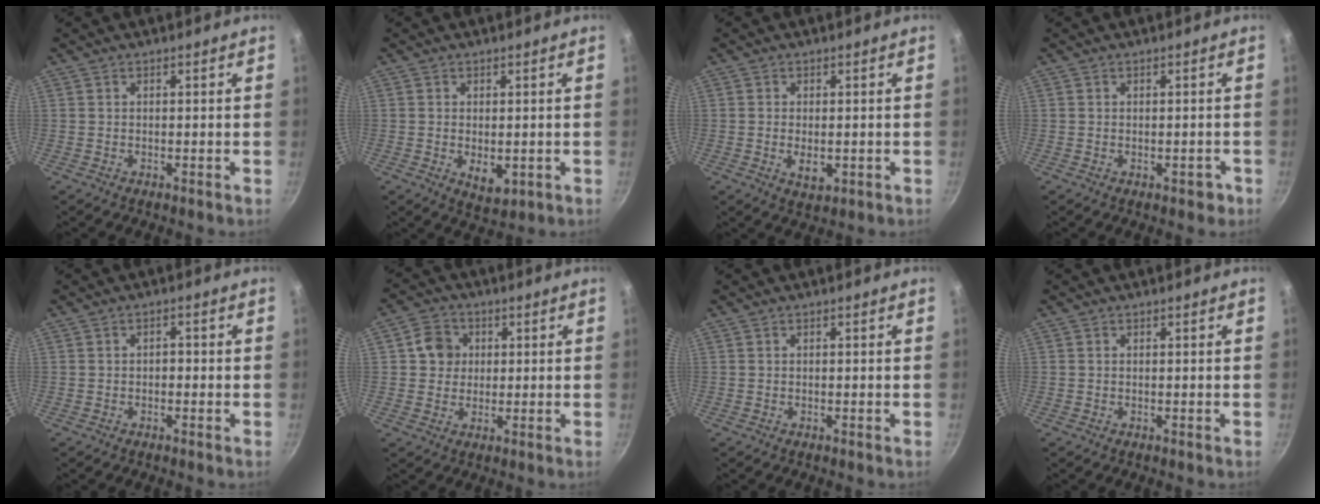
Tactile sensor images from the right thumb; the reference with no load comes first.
{"total": 4.6, "force": [-0.7, 2.8, 3.7], "torque": [-0.052, -0.012, -0.002]}
{"total": 3.7, "force": [-0.5, 2.1, 3.0], "torque": [-0.050, -0.007, -0.005]}
{"total": 2.0, "force": [-0.8, 1.1, 1.5], "torque": [-0.005, 0.008, -0.009]}
{"total": 1.4, "force": [-0.4, 1.0, 1.0], "torque": [-0.013, 0.009, -0.006]}
{"total": 5.9, "force": [1.3, 5.3, 2.1], "torque": [-0.005, 0.005, 0.015]}
{"total": 0.0}
{"total": 0.0}